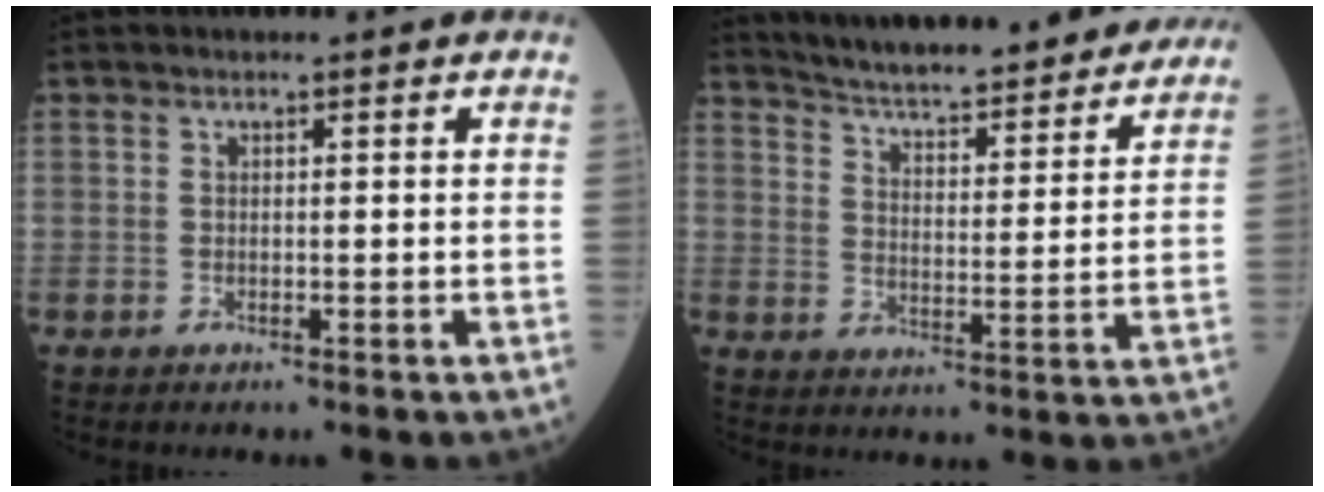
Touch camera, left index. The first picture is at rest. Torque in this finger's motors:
{"motor_torque": [0.28, -0.49, 0.35, 0.14]}